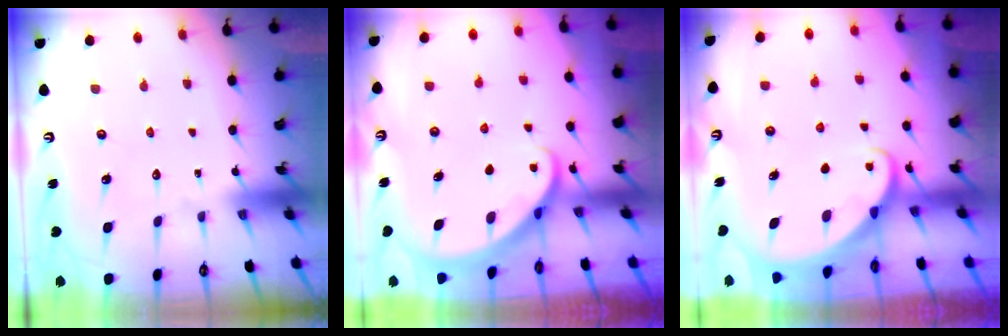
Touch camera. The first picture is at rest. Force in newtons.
{"total": 2.7, "press": 2.7, "slide": 0.2}
{"total": 2.4, "press": 2.4, "slide": 0.2}